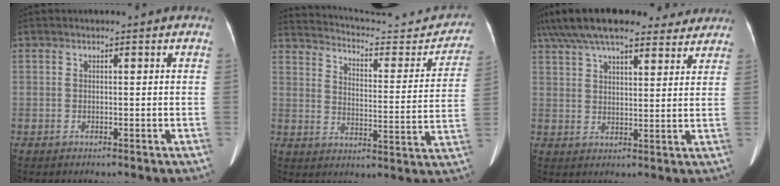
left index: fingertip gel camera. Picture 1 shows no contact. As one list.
[{"total": 21.8, "force": [20.2, 4.7, 7.0], "torque": [-0.096, -0.046, 0.254]}, {"total": 20.4, "force": [16.8, 6.0, 10.0], "torque": [-0.184, 0.054, 0.237]}]